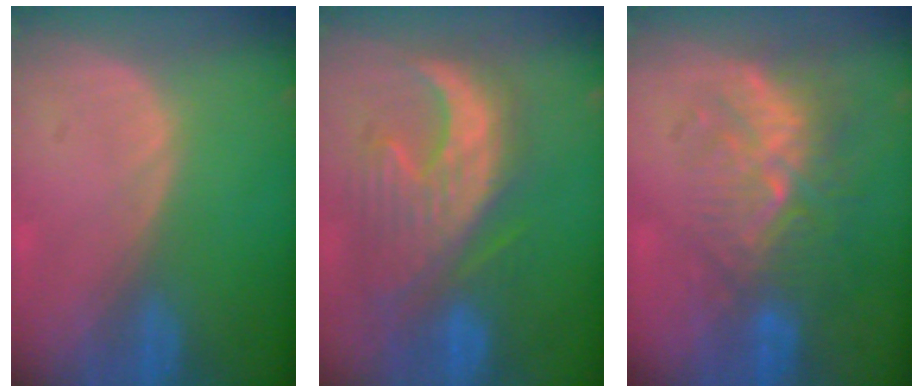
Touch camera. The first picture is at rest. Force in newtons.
{"total": 11.1, "press": 10.7, "slide": 2.9}
{"total": 9.3, "press": 8.6, "slide": 3.5}